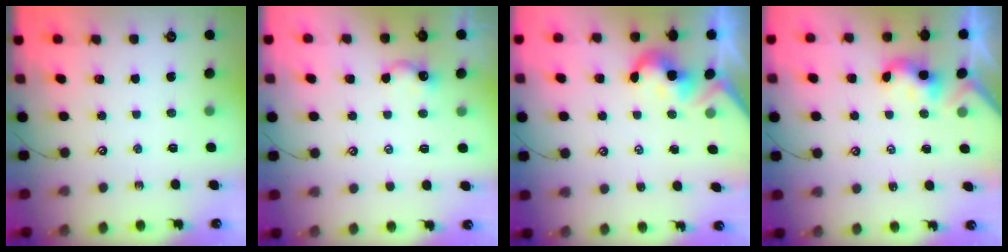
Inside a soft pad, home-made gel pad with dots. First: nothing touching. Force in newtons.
{"total": 2.4, "press": 2.4, "slide": 0.2}
{"total": 2.1, "press": 2.0, "slide": 0.5}
{"total": 2.2, "press": 2.2, "slide": 0.2}